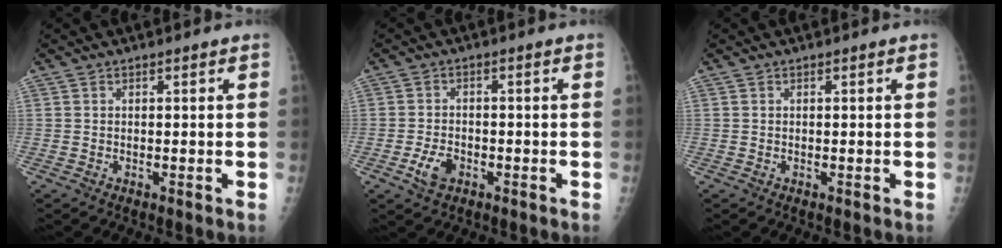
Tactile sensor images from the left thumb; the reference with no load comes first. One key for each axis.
{"total": 4.2, "fx": -1.9, "fy": 2.6, "fz": 2.7, "tx": -0.049, "ty": 0.010, "tz": -0.035}
{"total": 0.0}